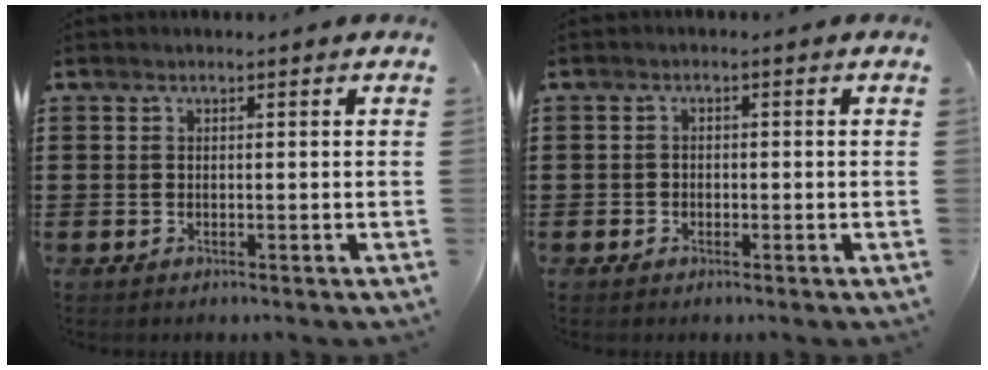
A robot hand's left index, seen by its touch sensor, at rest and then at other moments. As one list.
[{"total": 1.0, "force": [-0.5, 0.9, 0.2], "torque": [-0.007, 0.003, -0.013]}]